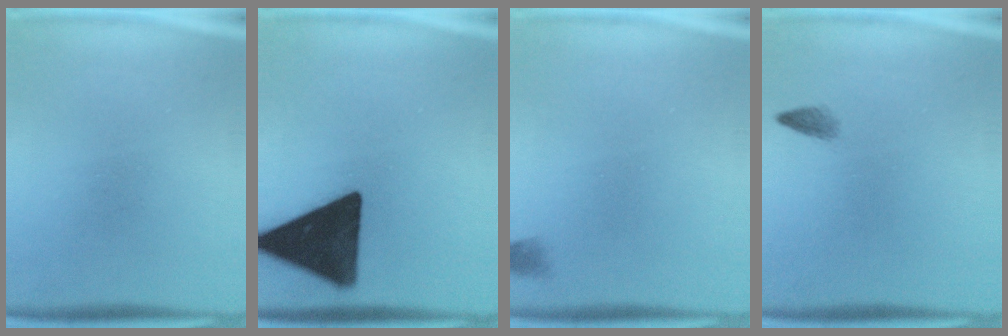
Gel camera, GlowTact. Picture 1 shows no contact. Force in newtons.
{"total": 18.0}
{"total": 1.1}
{"total": 1.0}